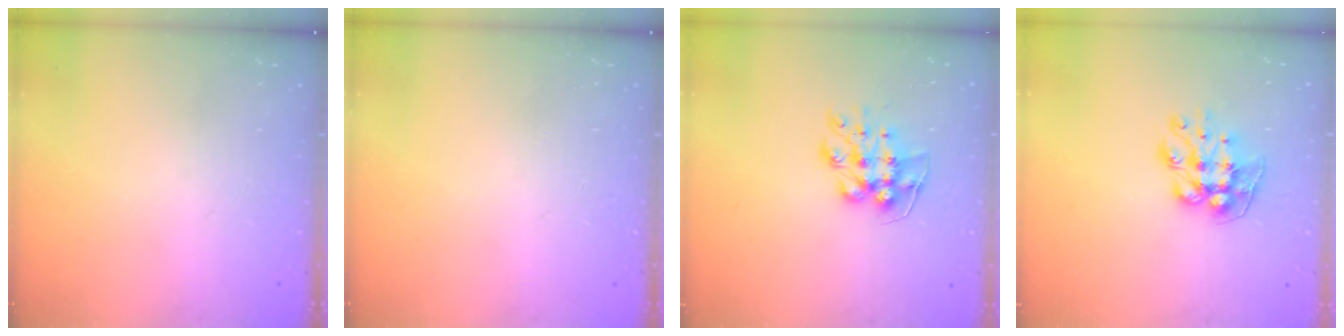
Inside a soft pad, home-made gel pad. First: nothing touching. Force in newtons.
{"total": 0.0}
{"total": 9.6, "press": 9.5, "slide": 0.8}
{"total": 9.6, "press": 9.6, "slide": 0.4}